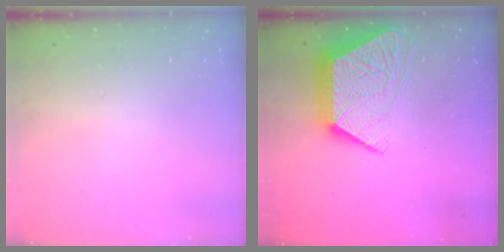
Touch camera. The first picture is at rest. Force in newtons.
{"total": 15.3, "press": 15.3, "slide": 1.3}